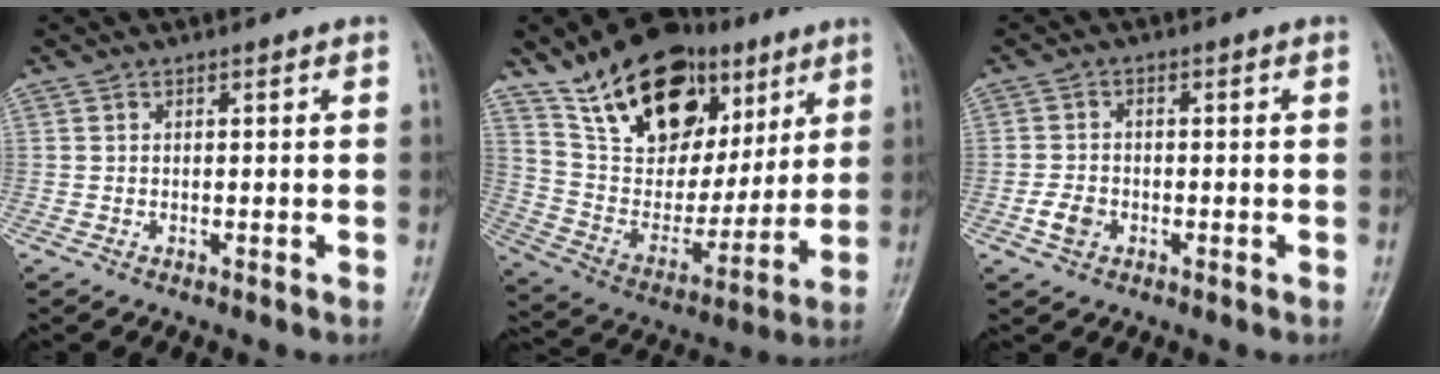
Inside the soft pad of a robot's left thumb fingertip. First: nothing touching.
{"total": 24.2, "force": [12.5, 14.7, 14.6], "torque": [-0.194, -0.025, 0.221]}
{"total": 3.6, "force": [-1.4, 2.7, 1.9], "torque": [-0.032, 0.007, -0.026]}